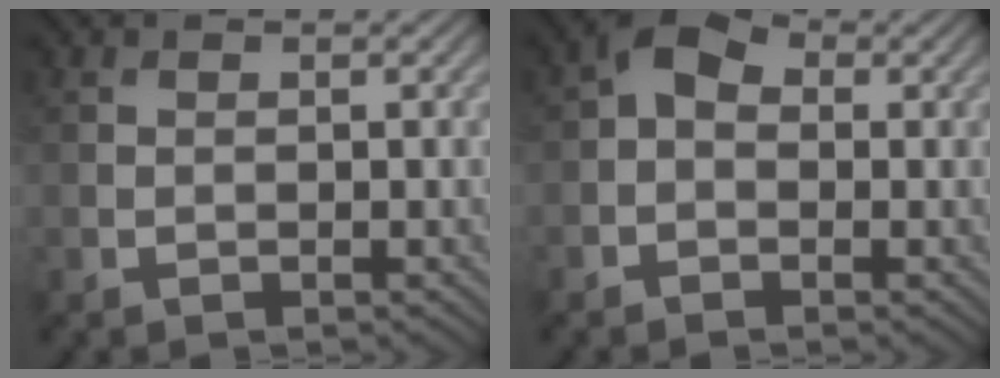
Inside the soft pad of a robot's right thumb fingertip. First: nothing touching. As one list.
[{"total": 3.6, "force": [0.4, 2.6, 2.5], "torque": [-0.049, 0.013, -0.004]}]